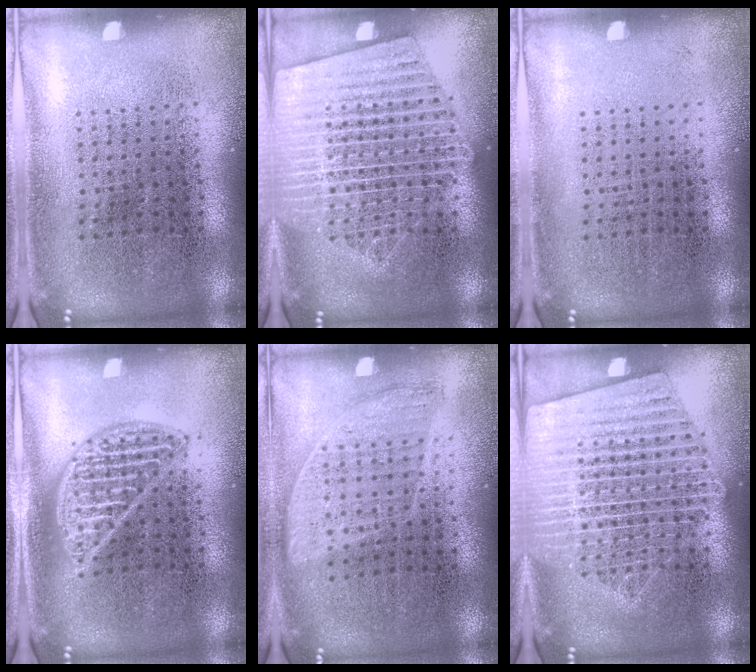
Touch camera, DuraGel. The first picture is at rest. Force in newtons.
{"total": 2.3, "press": 2.2, "slide": 0.2}
{"total": 0.0}
{"total": 2.3, "press": 2.2, "slide": 0.3}
{"total": 0.9, "press": 0.8, "slide": 0.4}
{"total": 2.3, "press": 2.2, "slide": 0.2}